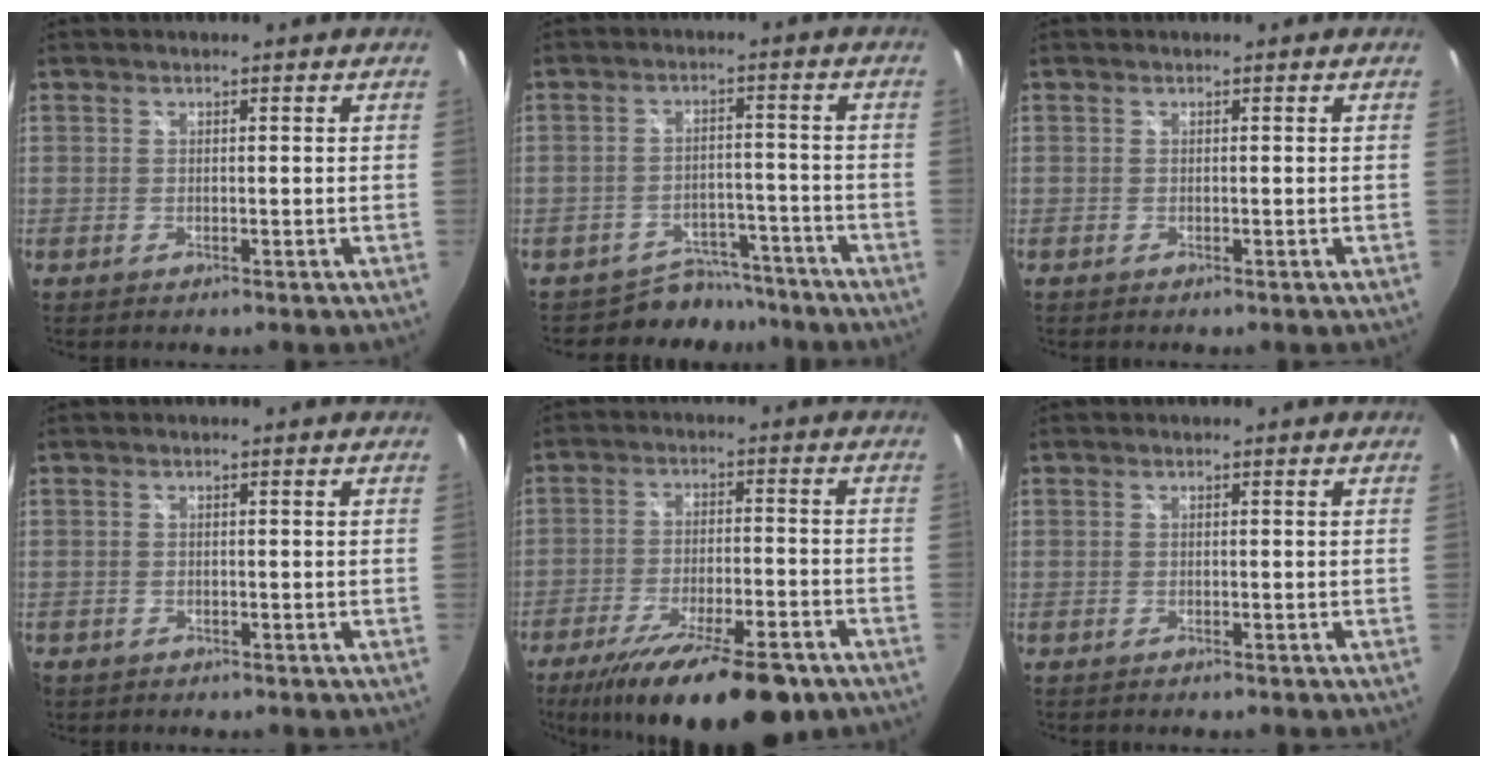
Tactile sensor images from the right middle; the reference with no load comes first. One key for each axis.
{"total": 7.3, "fx": -6.5, "fy": 3.3, "fz": -0.2, "tx": -0.005, "ty": 0.015, "tz": -0.093}
{"total": 0.0}
{"total": 1.6, "fx": -0.9, "fy": 1.2, "fz": 0.3, "tx": -0.012, "ty": -0.003, "tz": -0.015}
{"total": 19.5, "fx": -14.0, "fy": 5.5, "fz": 12.4, "tx": -0.221, "ty": -0.045, "tz": -0.212}
{"total": 0.5, "fx": -0.5, "fy": 0.2, "fz": 0.1, "tx": -0.003, "ty": -0.004, "tz": -0.009}